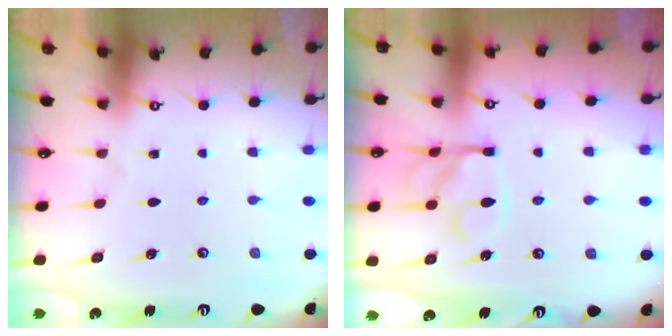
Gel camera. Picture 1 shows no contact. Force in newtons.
{"total": 13.3, "press": 13.2, "slide": 1.4}